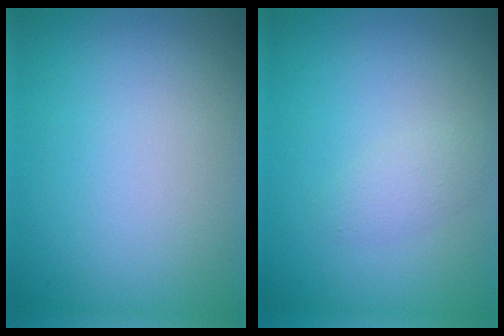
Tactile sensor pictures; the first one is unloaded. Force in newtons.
{"total": 1.4, "press": 1.4, "slide": 0.1}